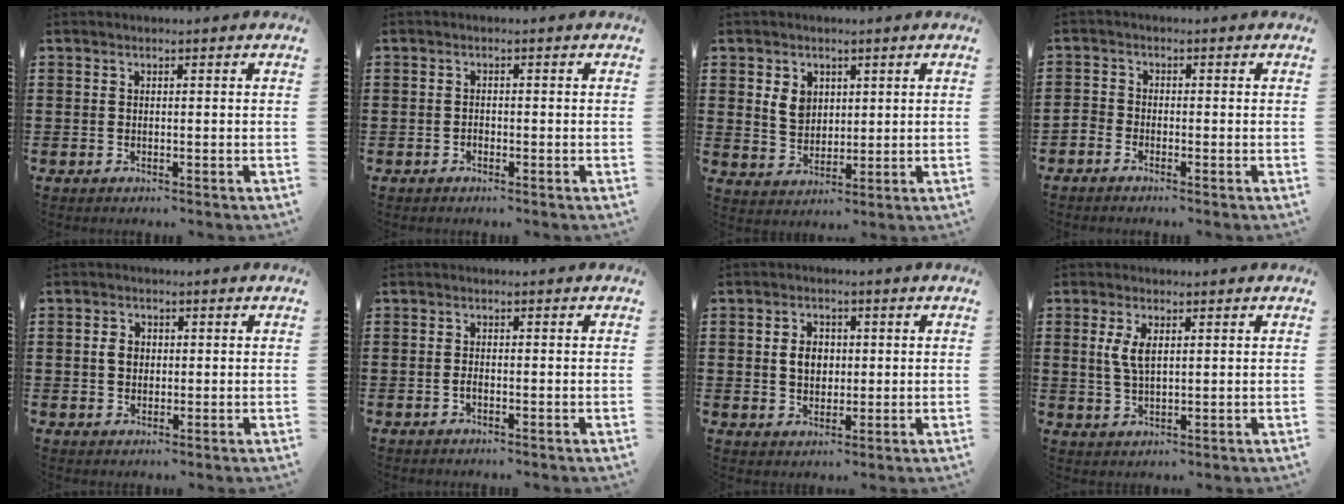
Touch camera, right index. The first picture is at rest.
{"total": 0.7, "force": [-0.5, 0.4, 0.3], "torque": [-0.008, -0.001, -0.010]}
{"total": 4.1, "force": [1.5, 3.3, 1.9], "torque": [-0.049, 0.011, 0.027]}
{"total": 1.5, "force": [-1.4, 0.4, -0.1], "torque": [-0.002, 0.004, -0.031]}
{"total": 2.4, "force": [0.1, 1.9, 1.5], "torque": [-0.033, 0.009, 0.000]}
{"total": 0.9, "force": [-0.5, 0.2, 0.7], "torque": [-0.014, -0.005, -0.008]}
{"total": 3.8, "force": [0.1, 2.9, 2.4], "torque": [-0.047, 0.007, -0.002]}
{"total": 3.8, "force": [1.0, 1.6, 3.4], "torque": [-0.078, 0.003, 0.013]}